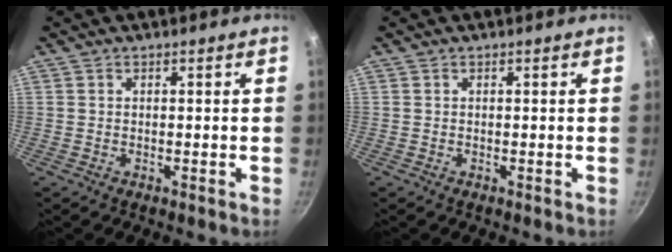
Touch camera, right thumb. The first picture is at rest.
{"total": 0.0}